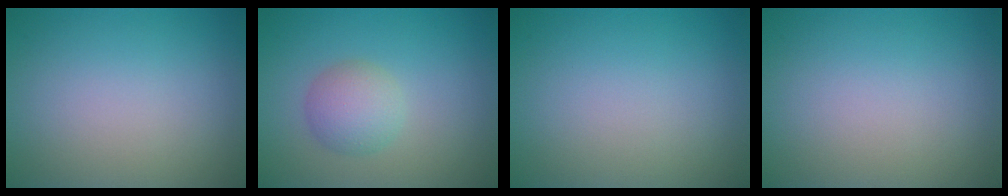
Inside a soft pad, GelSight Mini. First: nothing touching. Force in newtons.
{"total": 3.0, "press": 3.0, "slide": 0.1}
{"total": 0.0}
{"total": 0.0}